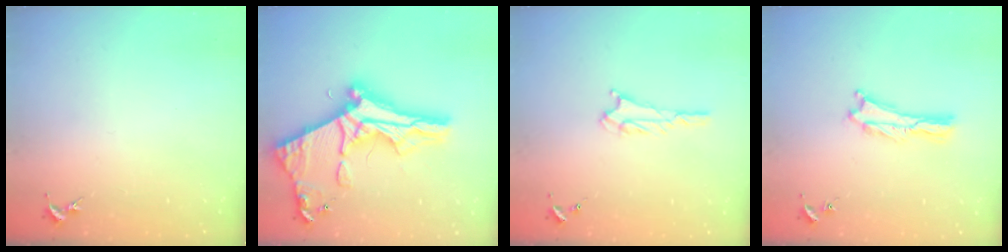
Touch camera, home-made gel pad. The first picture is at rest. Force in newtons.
{"total": 12.1, "press": 12.0, "slide": 1.4}
{"total": 1.6, "press": 1.6, "slide": 0.1}
{"total": 0.6, "press": 0.5, "slide": 0.2}